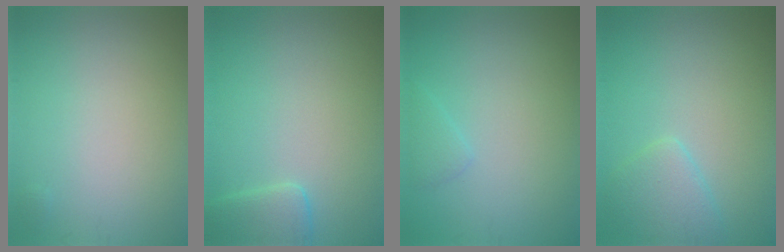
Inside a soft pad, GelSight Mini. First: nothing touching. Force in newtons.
{"total": 2.3, "press": 2.3, "slide": 0.2}
{"total": 1.0, "press": 1.0, "slide": 0.1}
{"total": 2.5, "press": 2.5, "slide": 0.2}